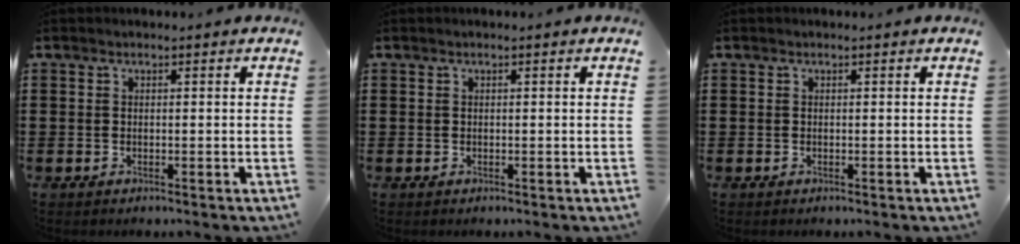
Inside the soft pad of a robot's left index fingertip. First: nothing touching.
{"total": 0.0}
{"total": 0.0}